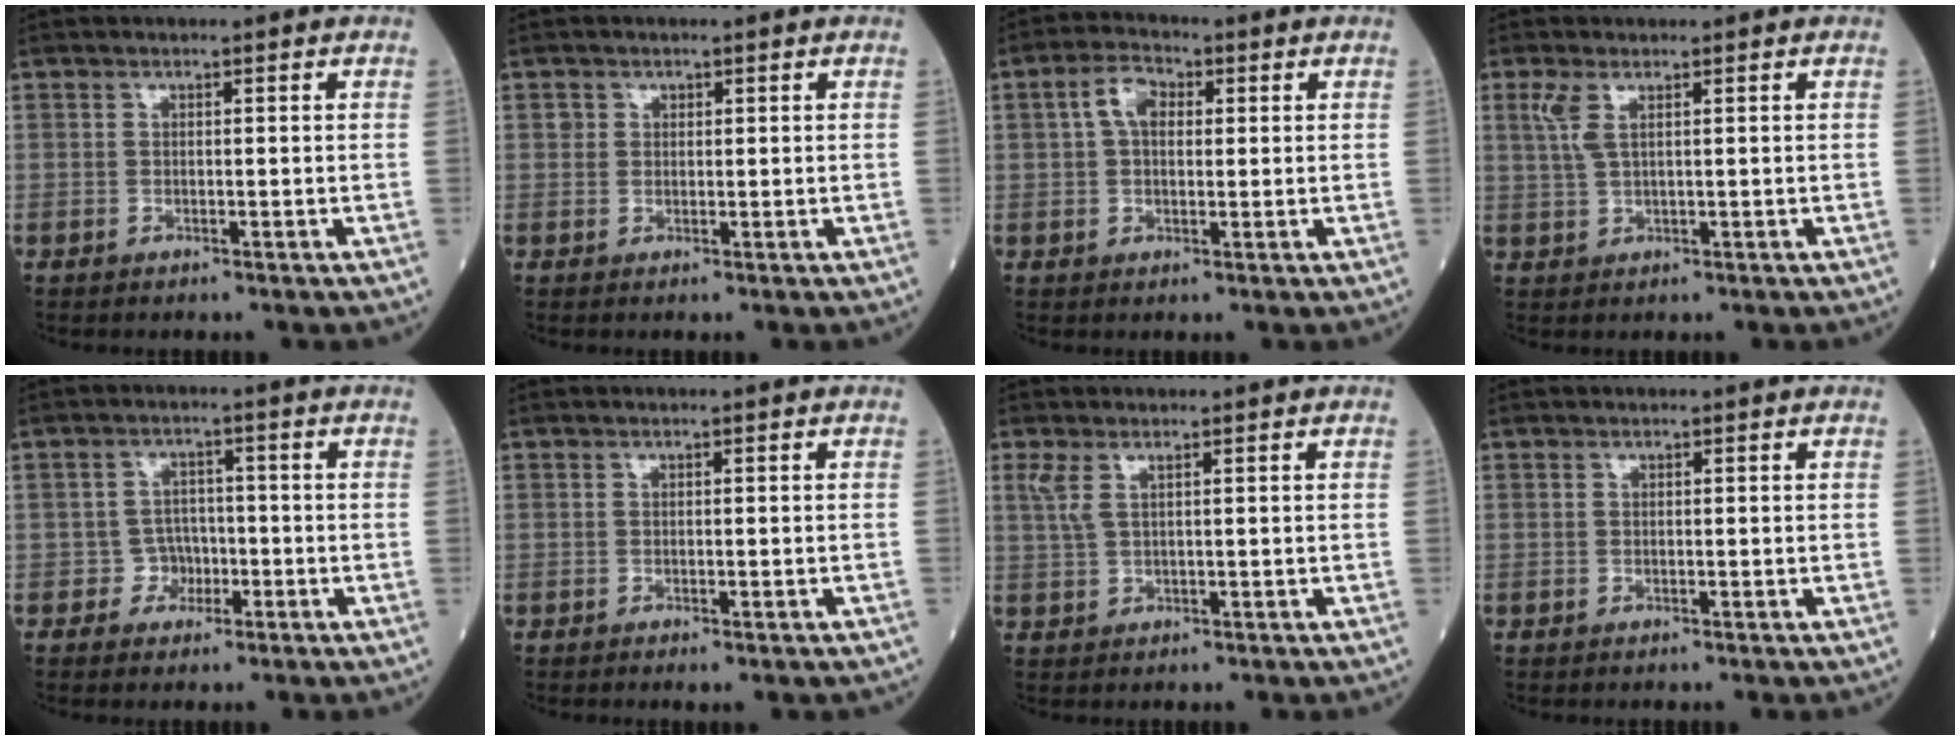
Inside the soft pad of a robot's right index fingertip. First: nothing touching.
{"total": 1.4, "force": [0.6, 1.3, 0.1], "torque": [0.007, 0.003, 0.004]}
{"total": 4.9, "force": [1.2, 2.8, 3.8], "torque": [-0.078, 0.017, 0.020]}
{"total": 3.0, "force": [1.4, 0.8, 2.5], "torque": [-0.068, 0.008, 0.036]}
{"total": 3.2, "force": [-1.1, 3.0, 0.3], "torque": [0.010, 0.013, -0.020]}
{"total": 1.6, "force": [-1.2, 0.4, 1.0], "torque": [-0.010, -0.004, -0.014]}
{"total": 2.5, "force": [1.3, 0.6, 2.1], "torque": [-0.059, 0.014, 0.033]}
{"total": 0.0}